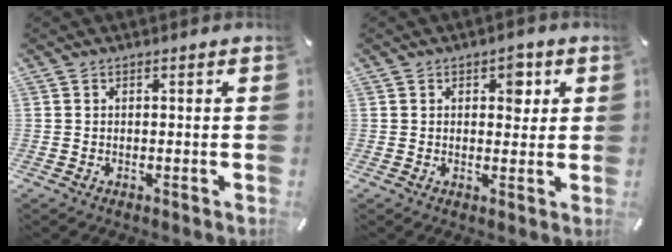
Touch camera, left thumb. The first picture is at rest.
{"total": 4.6, "force": [1.5, 3.0, 3.1], "torque": [-0.020, -0.012, 0.014]}